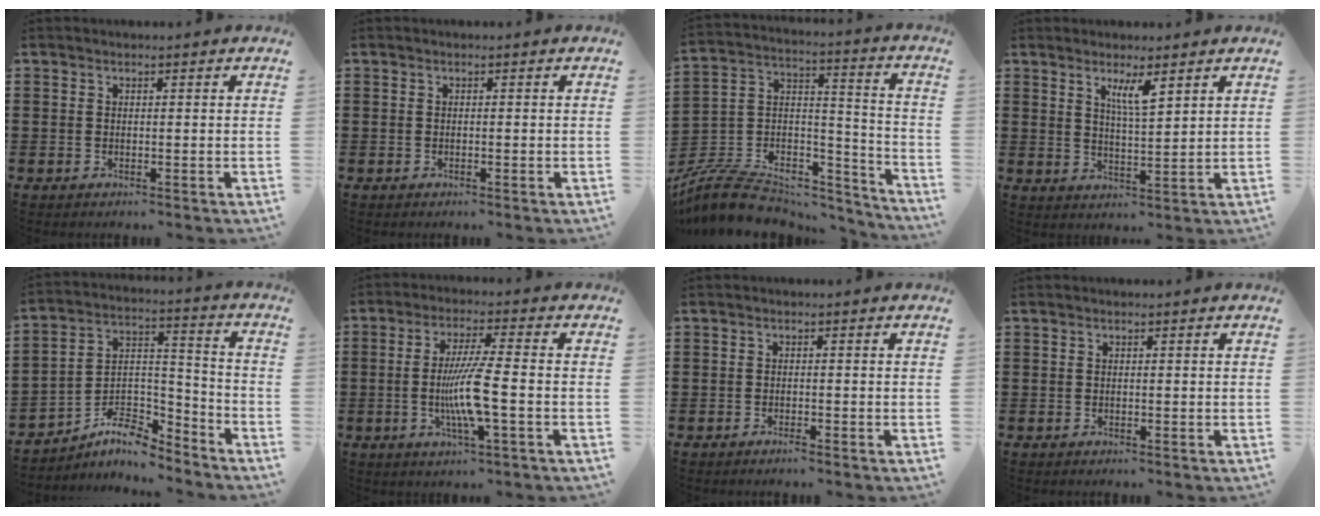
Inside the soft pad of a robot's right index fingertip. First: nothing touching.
{"total": 0.0}
{"total": 8.9, "force": [-7.1, 4.0, 3.7], "torque": [-0.081, 0.013, -0.137]}
{"total": 4.2, "force": [2.5, 0.7, 3.3], "torque": [-0.070, 0.003, 0.043]}
{"total": 8.0, "force": [-6.8, 2.8, 3.1], "torque": [-0.060, 0.010, -0.132]}
{"total": 8.1, "force": [-1.7, 0.5, 7.9], "torque": [-0.161, -0.017, -0.040]}
{"total": 0.9, "force": [-0.7, 0.0, 0.5], "torque": [-0.011, -0.004, -0.014]}
{"total": 0.0}